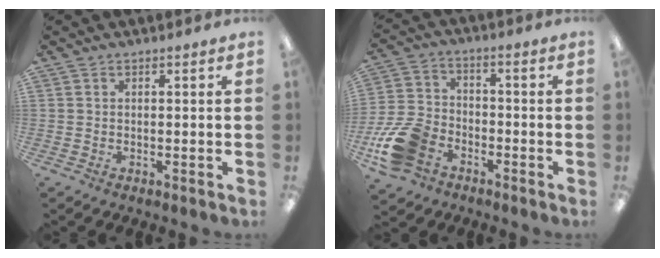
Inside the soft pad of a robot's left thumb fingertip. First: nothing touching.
{"total": 12.9, "force": [-6.7, 8.7, 6.9], "torque": [-0.148, 0.042, -0.120]}